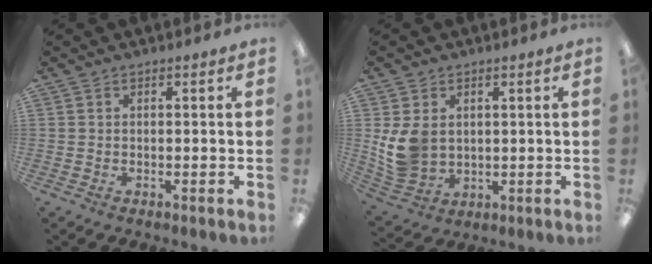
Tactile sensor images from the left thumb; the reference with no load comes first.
{"total": 9.2, "force": [1.8, 7.4, 5.1], "torque": [-0.120, 0.008, 0.040]}